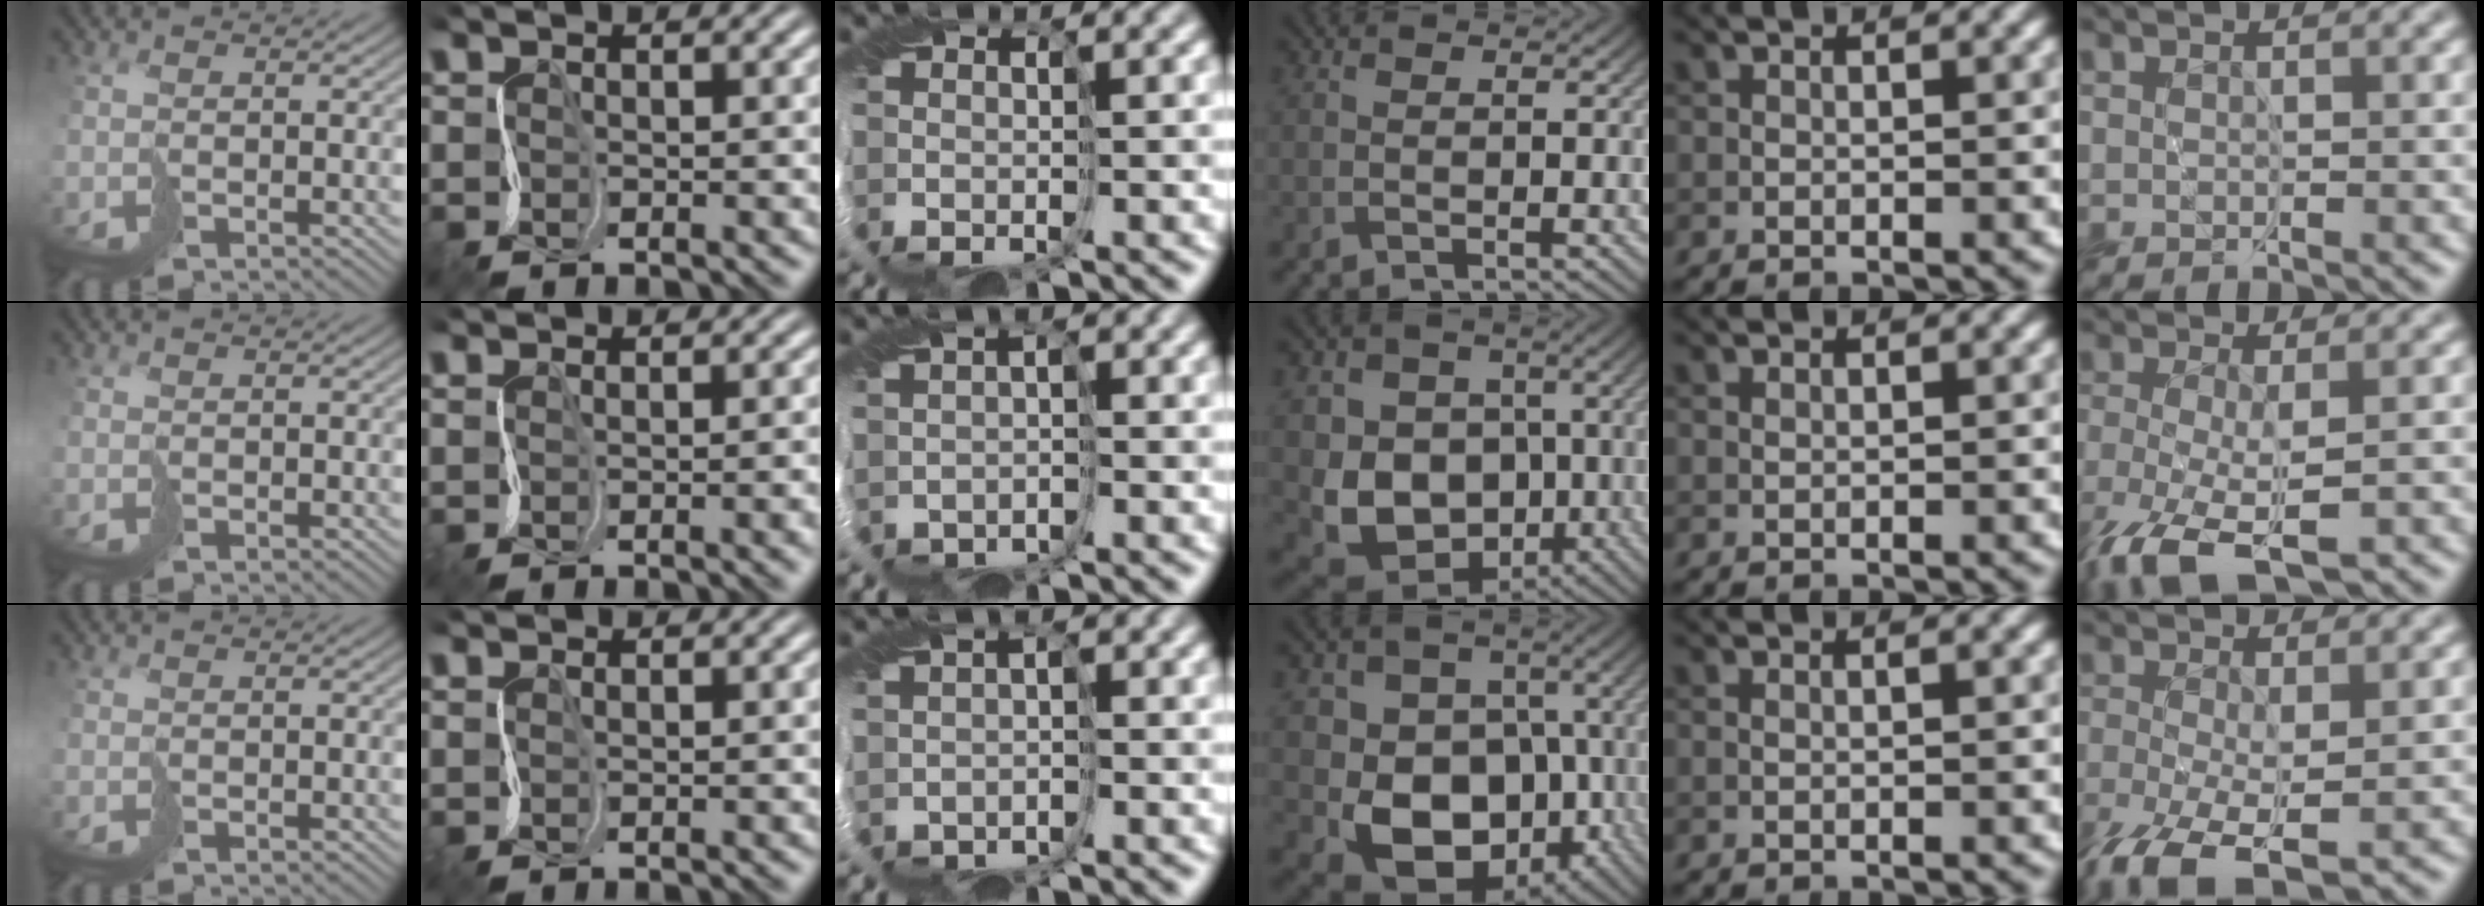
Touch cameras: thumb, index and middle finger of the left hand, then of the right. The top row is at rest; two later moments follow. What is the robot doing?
{"motion": "cut", "object": "bubble wrap"}